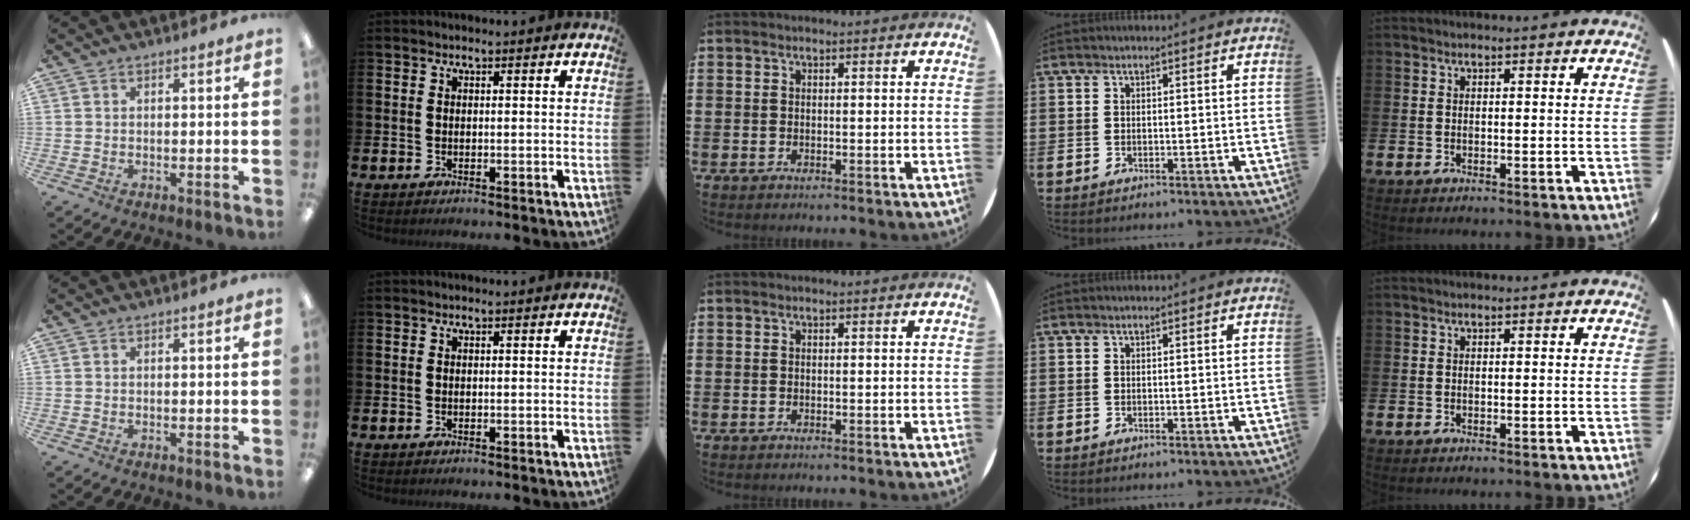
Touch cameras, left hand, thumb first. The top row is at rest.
{}